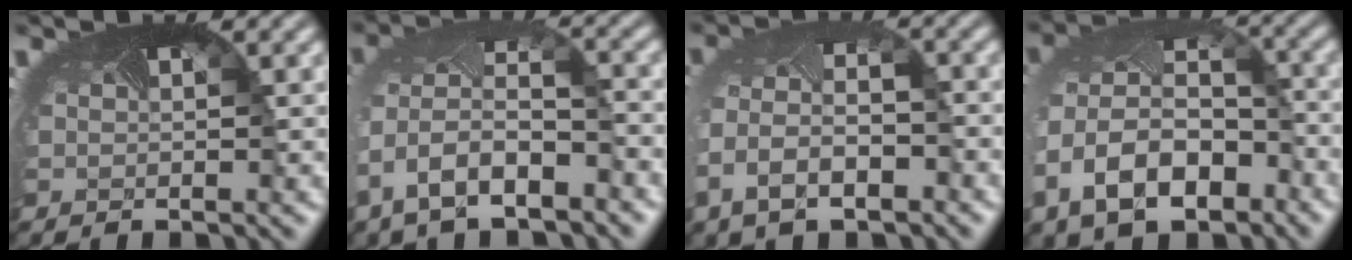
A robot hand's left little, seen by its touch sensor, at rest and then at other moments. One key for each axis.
{"total": 7.4, "fx": -3.9, "fy": 3.9, "fz": 4.9, "tx": -0.130, "ty": -0.024, "tz": -0.060}
{"total": 5.4, "fx": -2.4, "fy": 3.3, "fz": 3.5, "tx": -0.100, "ty": -0.020, "tz": -0.041}
{"total": 9.8, "fx": -4.3, "fy": 6.6, "fz": 5.9, "tx": -0.145, "ty": -0.025, "tz": -0.071}